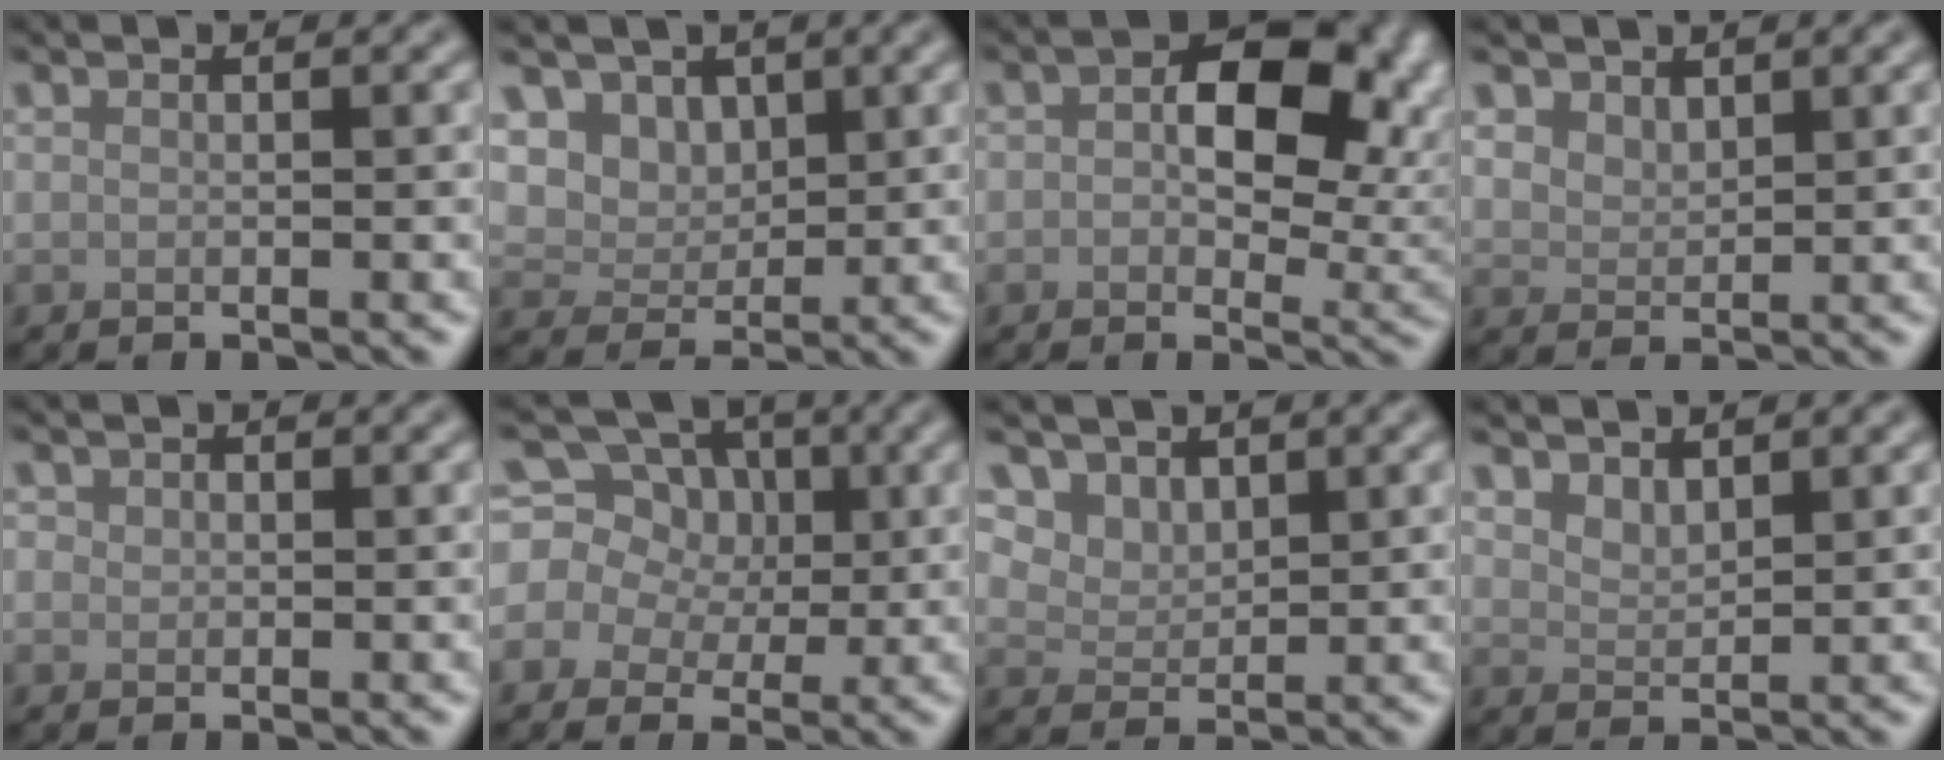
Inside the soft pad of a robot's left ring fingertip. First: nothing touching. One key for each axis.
{"total": 6.3, "fx": 3.0, "fy": 4.7, "fz": 3.1, "tx": -0.068, "ty": 0.002, "tz": 0.043}
{"total": 11.0, "fx": 2.3, "fy": 6.4, "fz": 8.6, "tx": -0.097, "ty": 0.004, "tz": 0.027}
{"total": 1.9, "fx": 1.4, "fy": 1.2, "fz": 0.7, "tx": -0.016, "ty": -0.003, "tz": 0.027}
{"total": 0.9, "fx": 0.3, "fy": 0.9, "fz": 0.2, "tx": 0.002, "ty": -0.001, "tz": 0.000}
{"total": 11.0, "fx": 3.8, "fy": 8.8, "fz": 5.3, "tx": -0.108, "ty": 0.037, "tz": 0.023}
{"total": 4.1, "fx": 2.9, "fy": 2.6, "fz": 1.4, "tx": -0.047, "ty": -0.017, "tz": 0.068}
{"total": 2.0, "fx": 1.7, "fy": 0.8, "fz": 0.8, "tx": -0.015, "ty": -0.001, "tz": 0.036}